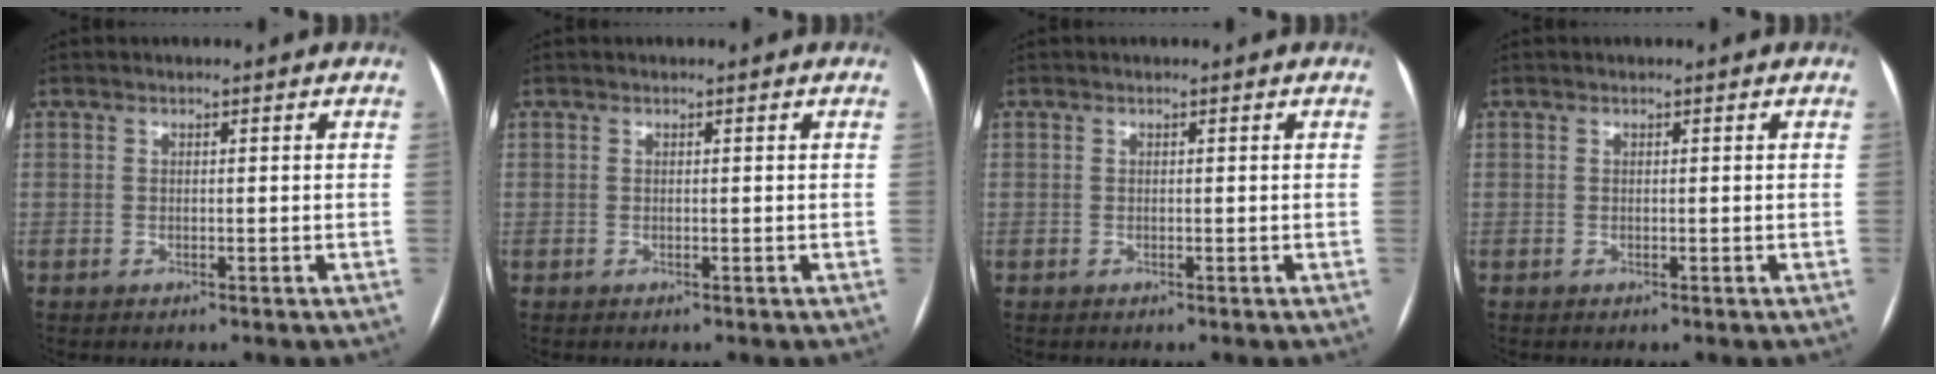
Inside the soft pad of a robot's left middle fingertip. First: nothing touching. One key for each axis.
{"total": 0.0}
{"total": 0.0}
{"total": 0.0}